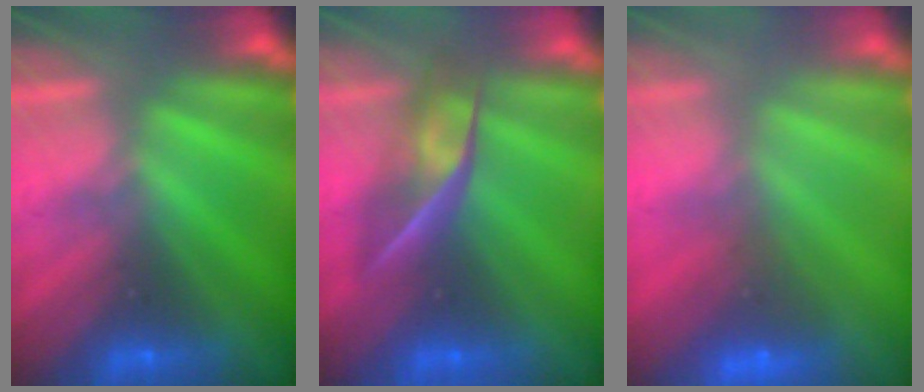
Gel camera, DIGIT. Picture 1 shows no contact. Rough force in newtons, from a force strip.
{"total": 2.6}
{"total": 7.1}